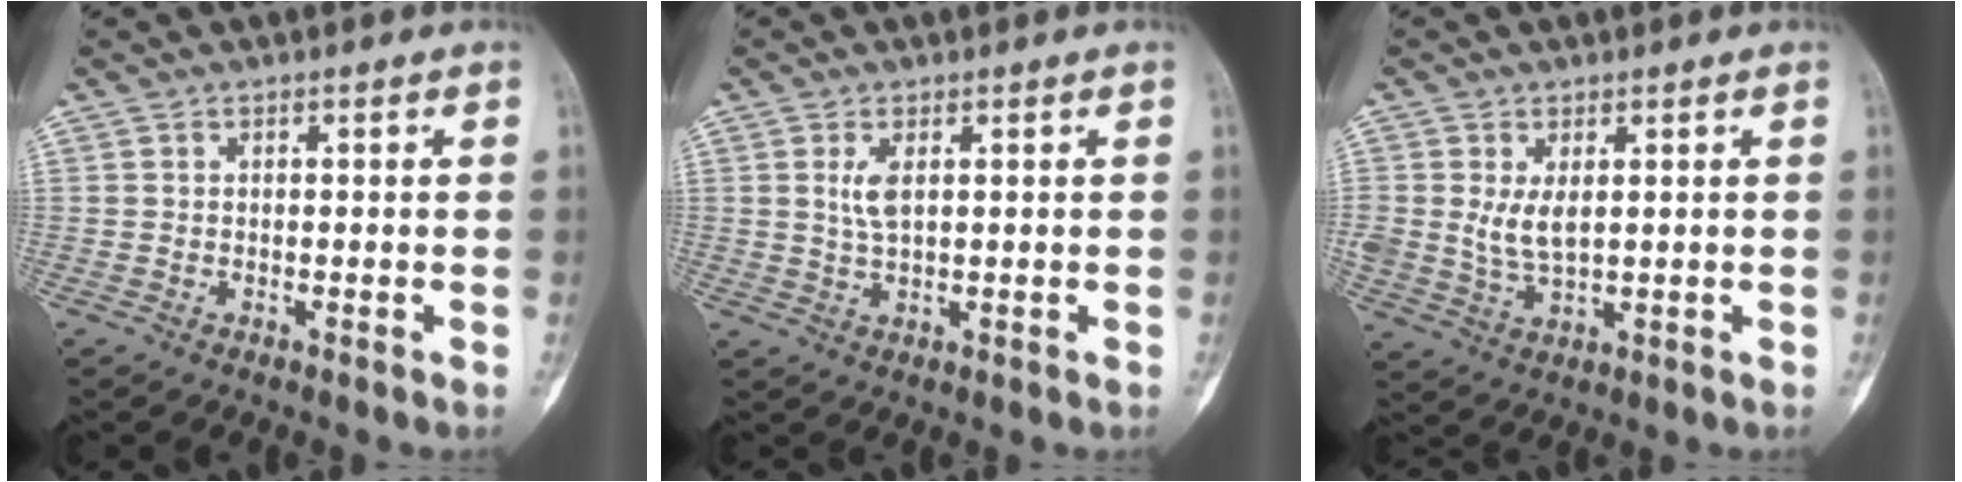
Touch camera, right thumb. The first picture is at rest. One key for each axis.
{"total": 3.3, "fx": 1.0, "fy": 1.2, "fz": 2.9, "tx": -0.063, "ty": -0.004, "tz": 0.025}
{"total": 5.1, "fx": 1.2, "fy": 2.8, "fz": 4.1, "tx": -0.074, "ty": -0.011, "tz": 0.032}